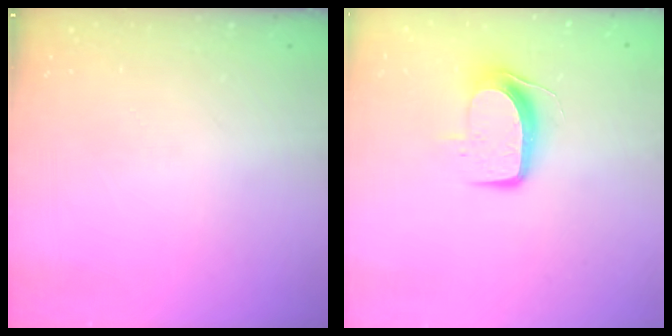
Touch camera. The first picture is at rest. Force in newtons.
{"total": 8.9, "press": 8.9, "slide": 0.3}